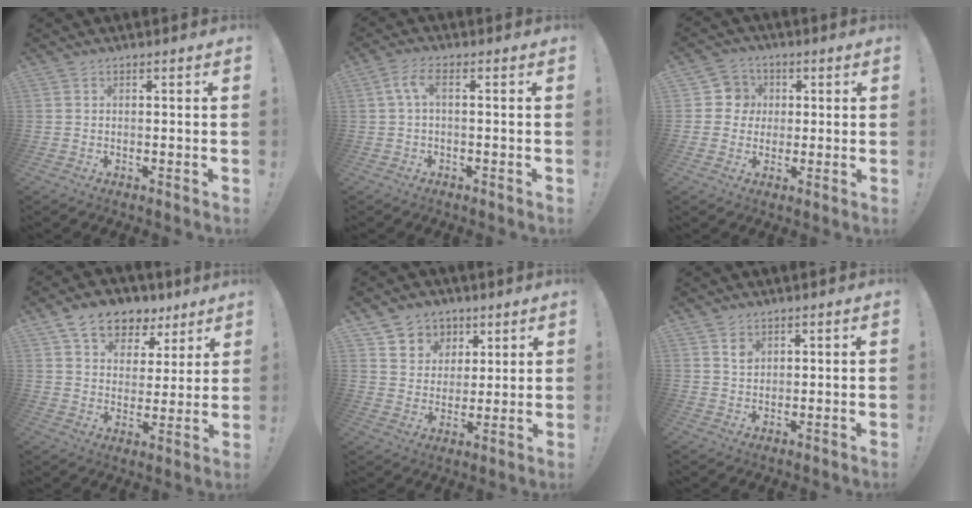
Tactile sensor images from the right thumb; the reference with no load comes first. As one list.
[{"total": 4.9, "force": [0.6, 1.6, 4.6], "torque": [-0.093, 0.001, 0.011]}, {"total": 6.7, "force": [0.5, 6.6, 1.2], "torque": [-0.010, -0.001, 0.011]}, {"total": 12.0, "force": [8.2, 7.7, 4.4], "torque": [-0.068, -0.050, 0.154]}, {"total": 8.0, "force": [3.8, 6.9, 1.0], "torque": [-0.012, -0.035, 0.078]}, {"total": 3.0, "force": [1.8, 2.1, 1.3], "torque": [0.001, -0.014, 0.027]}]